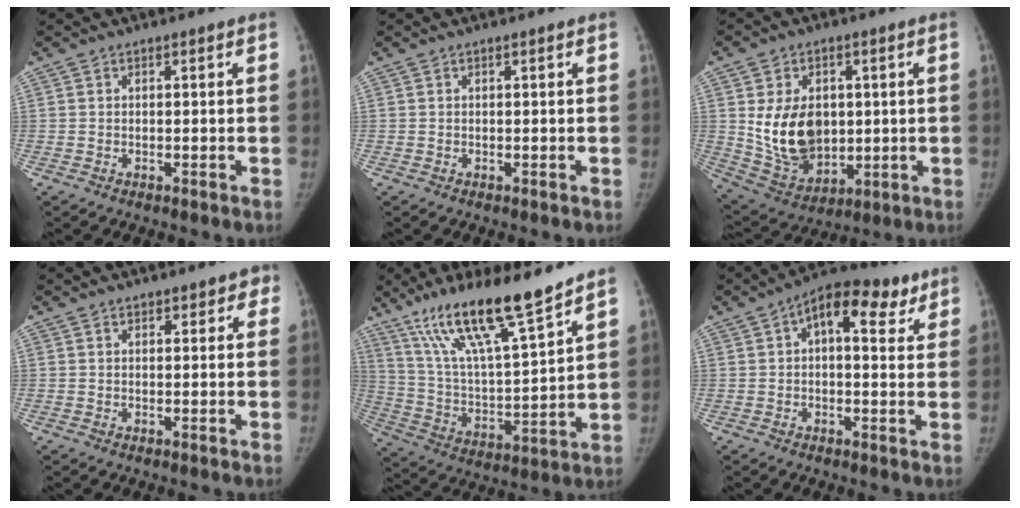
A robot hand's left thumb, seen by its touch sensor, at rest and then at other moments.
{"total": 0.0}
{"total": 14.5, "force": [1.4, 10.5, 9.9], "torque": [-0.131, -0.018, 0.048]}
{"total": 2.5, "force": [1.6, 1.7, 1.1], "torque": [0.020, -0.003, 0.015]}
{"total": 19.3, "force": [13.9, 2.8, 13.1], "torque": [-0.211, -0.067, 0.257]}
{"total": 11.9, "force": [4.9, 6.1, 8.9], "torque": [-0.092, 0.016, 0.062]}